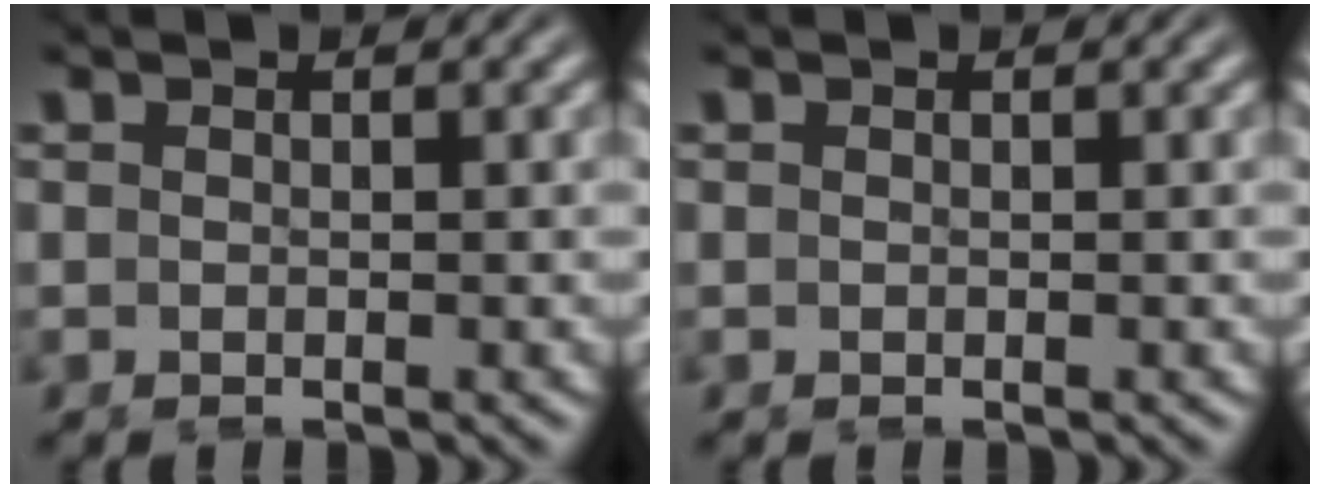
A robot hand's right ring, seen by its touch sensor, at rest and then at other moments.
{"total": 0.0}